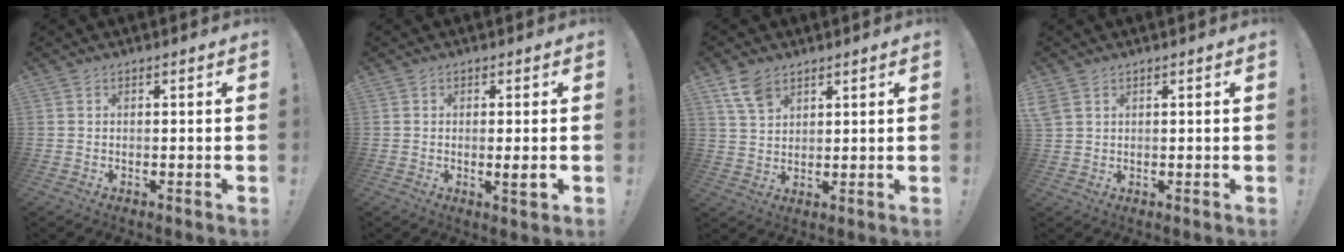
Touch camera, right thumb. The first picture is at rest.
{"total": 3.6, "force": [-0.4, 0.0, 3.5], "torque": [-0.046, -0.012, -0.007]}
{"total": 6.9, "force": [4.5, 3.8, 3.5], "torque": [-0.068, -0.015, 0.088]}
{"total": 2.7, "force": [1.5, 1.9, 1.3], "torque": [-0.019, -0.004, 0.030]}